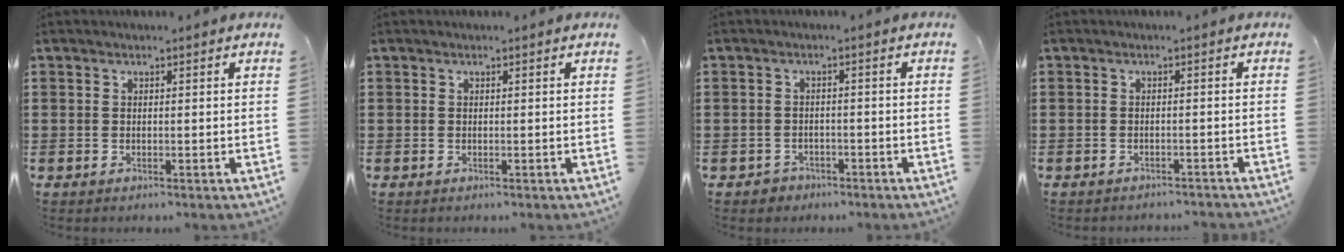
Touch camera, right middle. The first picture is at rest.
{"total": 0.0}
{"total": 1.5, "force": [-1.3, 0.7, 0.0], "torque": [-0.005, 0.002, -0.030]}
{"total": 1.0, "force": [-1.0, 0.0, 0.1], "torque": [-0.004, 0.002, -0.022]}